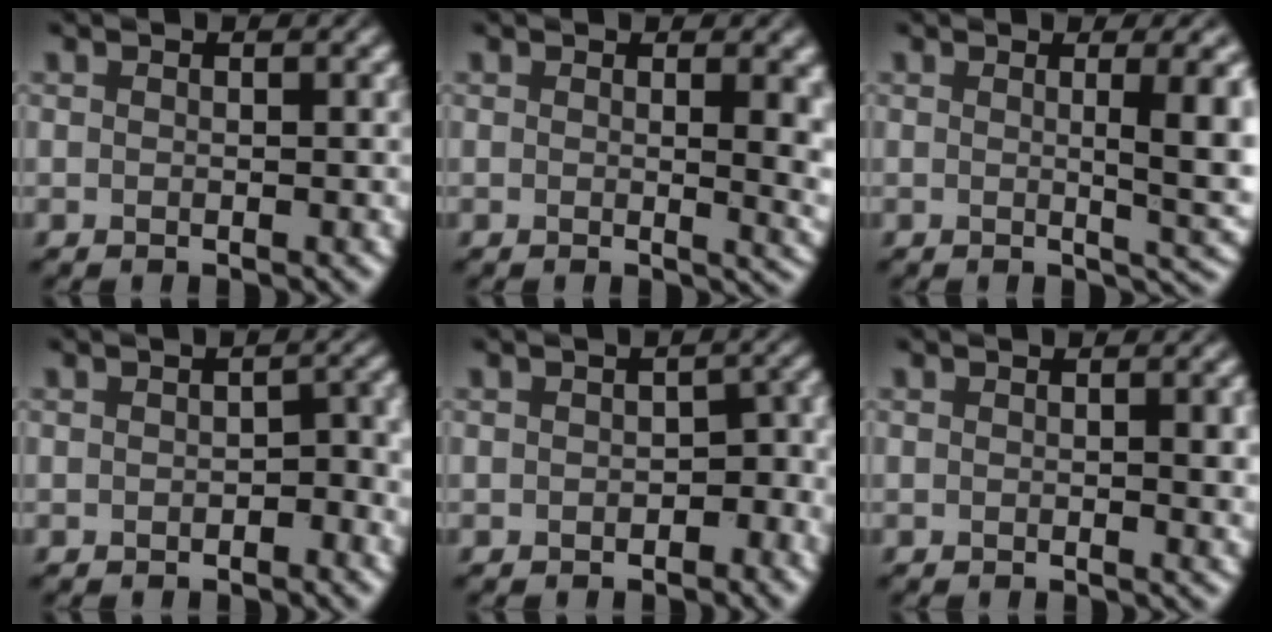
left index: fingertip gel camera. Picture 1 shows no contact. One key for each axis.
{"total": 5.1, "fx": 0.7, "fy": 2.1, "fz": 4.5, "tx": -0.030, "ty": -0.006, "tz": 0.017}
{"total": 6.0, "fx": 0.5, "fy": 1.5, "fz": 5.8, "tx": -0.065, "ty": -0.002, "tz": 0.009}
{"total": 2.1, "fx": -0.5, "fy": 1.1, "fz": 1.7, "tx": -0.021, "ty": 0.001, "tz": -0.009}
{"total": 2.8, "fx": -0.8, "fy": 1.7, "fz": 2.0, "tx": -0.016, "ty": 0.000, "tz": -0.012}
{"total": 2.4, "fx": 0.1, "fy": 0.6, "fz": 2.4, "tx": -0.028, "ty": -0.001, "tz": 0.000}